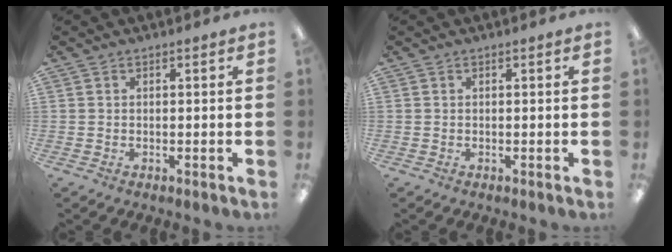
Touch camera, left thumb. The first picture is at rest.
{"total": 0.0}